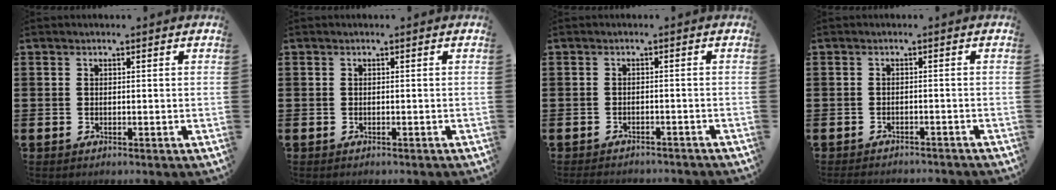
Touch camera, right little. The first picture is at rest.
{"total": 0.0}
{"total": 1.3, "force": [-1.2, 0.0, 0.0], "torque": [-0.003, 0.001, -0.026]}
{"total": 1.2, "force": [-1.2, 0.0, 0.0], "torque": [-0.003, 0.000, -0.025]}